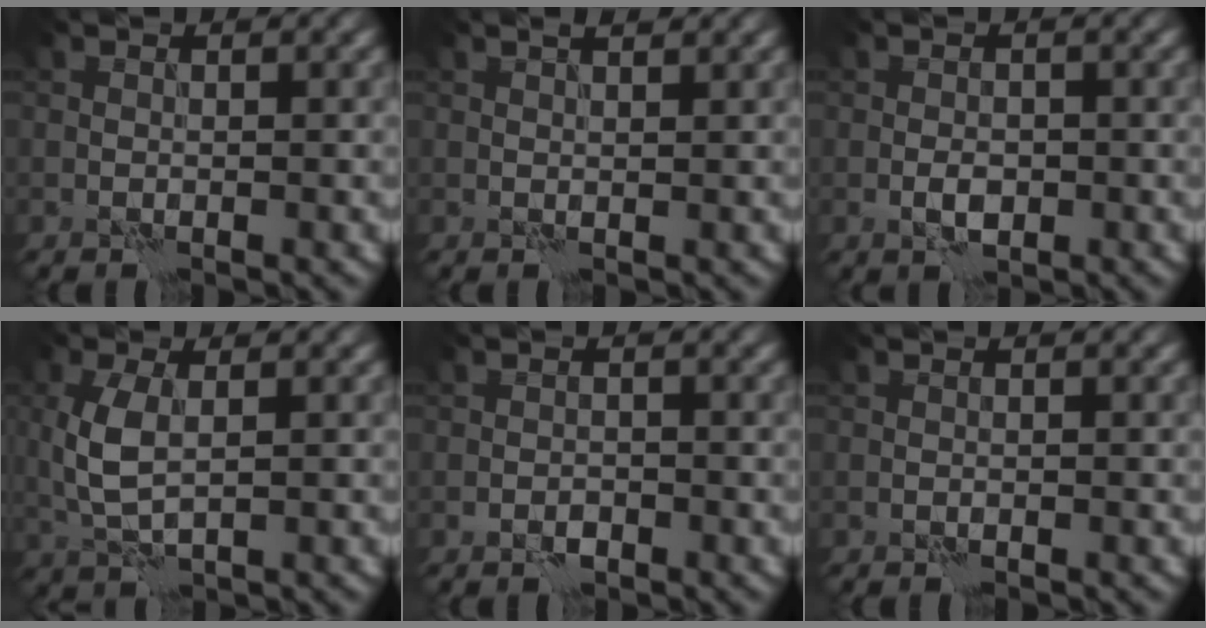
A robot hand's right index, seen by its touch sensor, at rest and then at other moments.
{"total": 1.5, "force": [1.1, 0.4, 0.9], "torque": [-0.010, -0.002, 0.010]}
{"total": 1.6, "force": [-0.5, 0.8, 1.2], "torque": [-0.021, 0.004, -0.010]}
{"total": 4.1, "force": [0.4, 2.0, 3.6], "torque": [-0.089, 0.004, 0.010]}
{"total": 1.2, "force": [-0.8, 0.7, 0.6], "torque": [-0.007, 0.002, -0.015]}
{"total": 0.0}